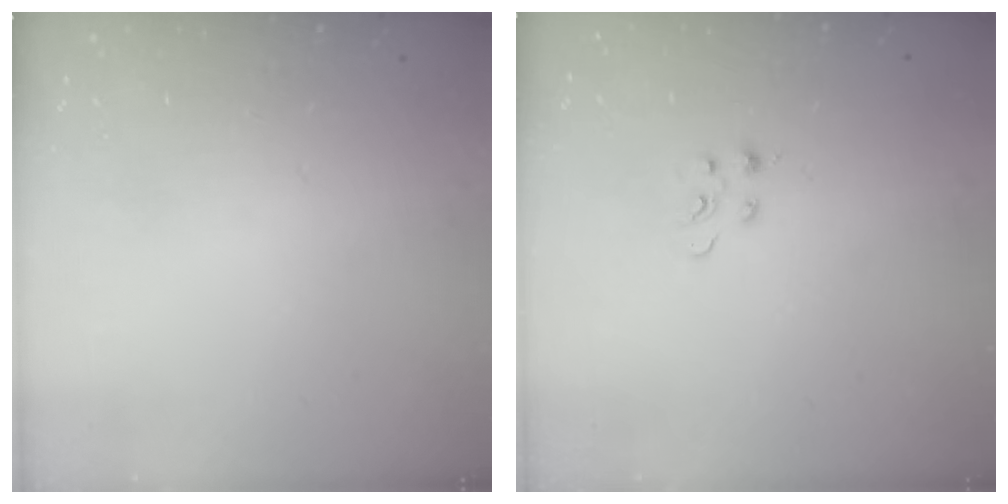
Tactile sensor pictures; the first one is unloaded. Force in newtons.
{"total": 3.4, "press": 3.4, "slide": 0.4}